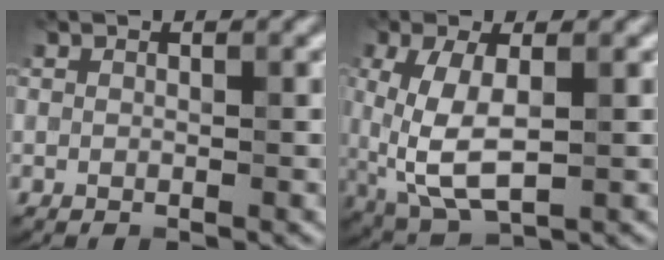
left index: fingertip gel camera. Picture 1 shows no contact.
{"total": 6.5, "force": [-0.3, 3.0, 5.7], "torque": [-0.139, -0.012, -0.003]}